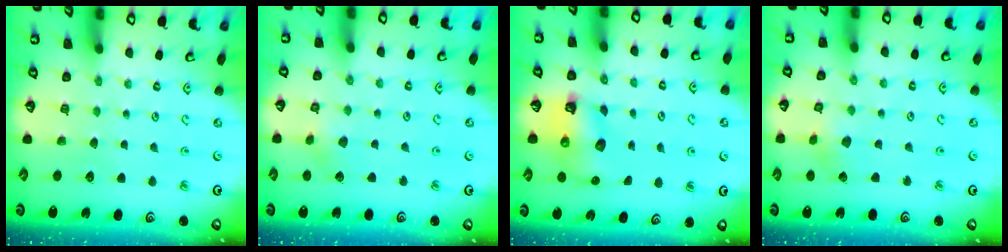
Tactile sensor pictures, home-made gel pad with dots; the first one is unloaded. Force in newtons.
{"total": 3.1, "press": 3.1, "slide": 0.4}
{"total": 8.8, "press": 8.6, "slide": 1.5}
{"total": 3.4, "press": 3.4, "slide": 0.6}